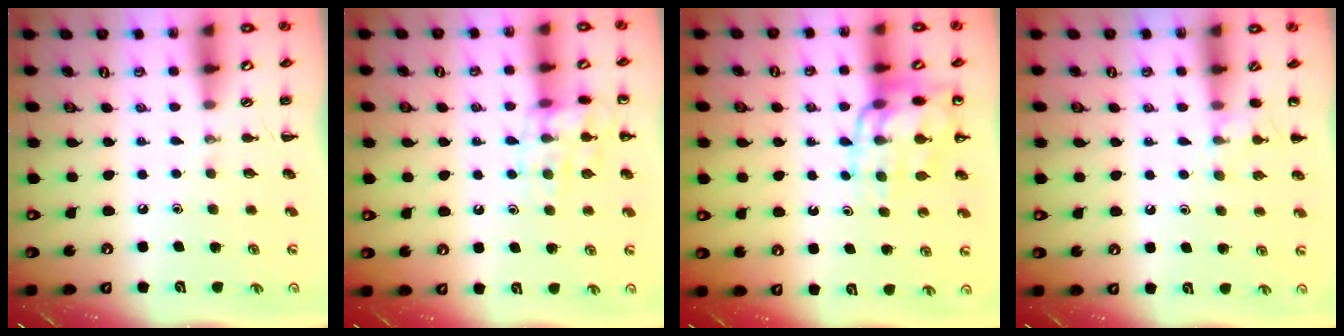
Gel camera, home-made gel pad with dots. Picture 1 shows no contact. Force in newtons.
{"total": 12.0, "press": 12.0, "slide": 0.6}
{"total": 13.3, "press": 13.1, "slide": 2.7}
{"total": 6.8, "press": 6.5, "slide": 2.0}